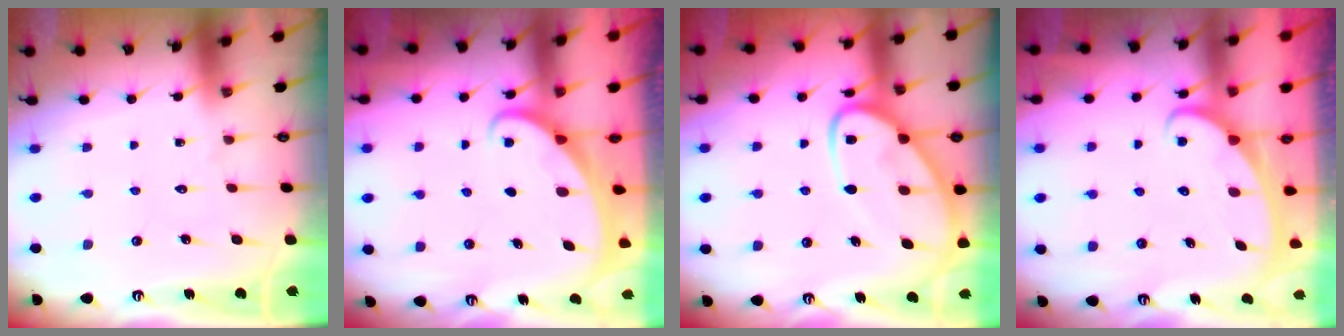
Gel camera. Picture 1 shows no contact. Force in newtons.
{"total": 1.7, "press": 1.7, "slide": 0.2}
{"total": 14.2, "press": 14.2, "slide": 1.2}
{"total": 2.3, "press": 2.3, "slide": 0.4}